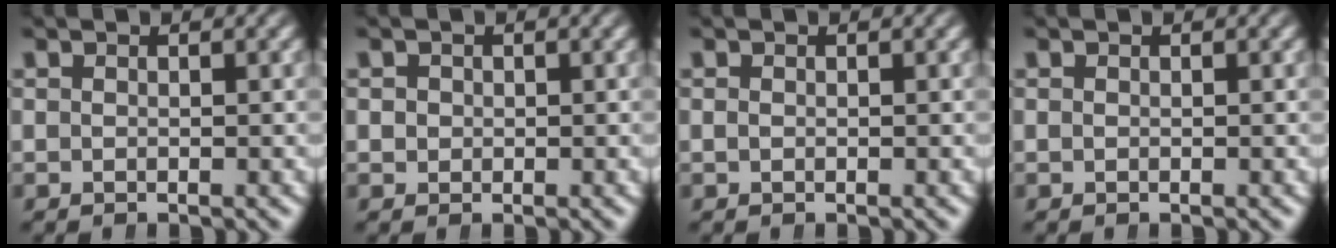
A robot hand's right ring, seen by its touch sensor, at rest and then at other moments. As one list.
[{"total": 1.3, "force": [0.1, 1.2, 0.5], "torque": [-0.012, -0.005, 0.008]}, {"total": 0.0}, {"total": 0.0}]